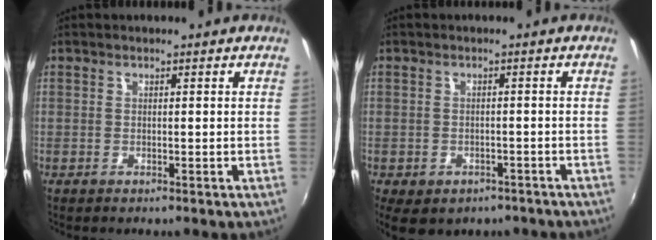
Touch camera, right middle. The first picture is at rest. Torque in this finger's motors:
{"motor_torque": [1.08, -1.06, 0.50, 0.14]}